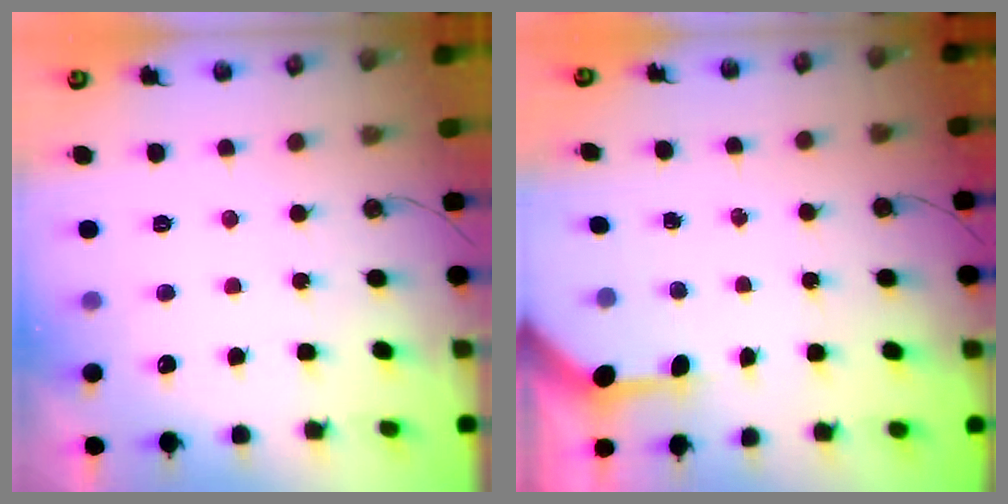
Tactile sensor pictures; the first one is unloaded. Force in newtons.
{"total": 3.3, "press": 3.3, "slide": 0.3}